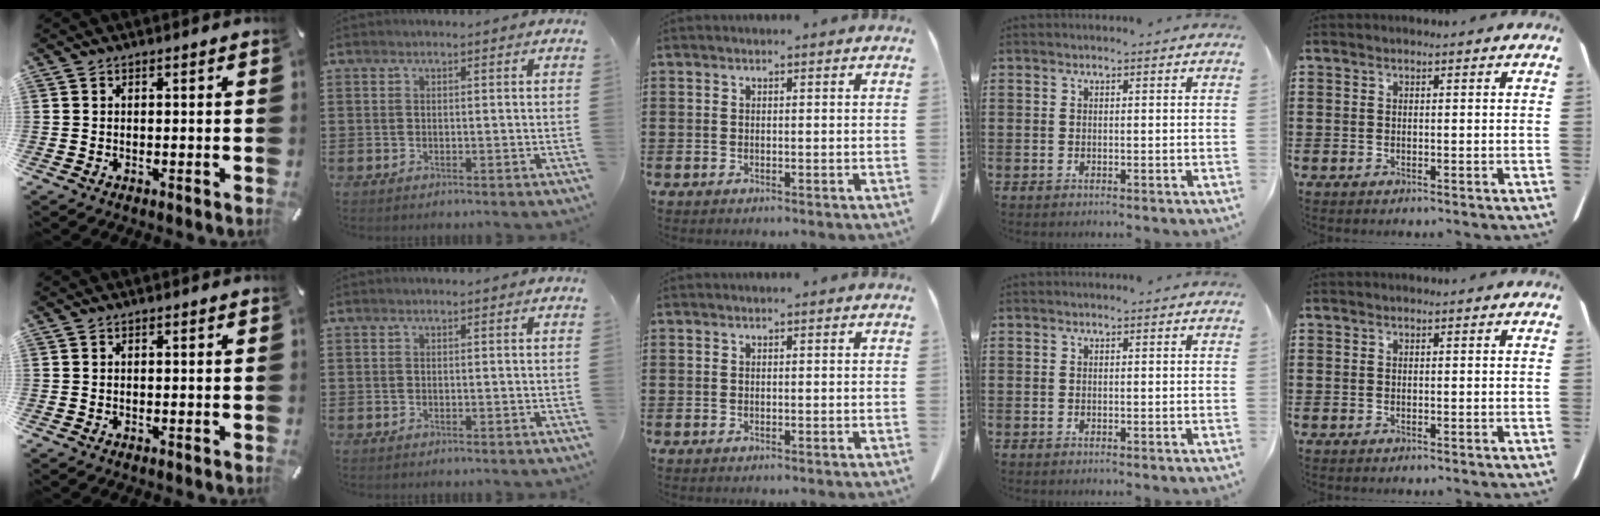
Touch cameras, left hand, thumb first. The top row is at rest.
{}